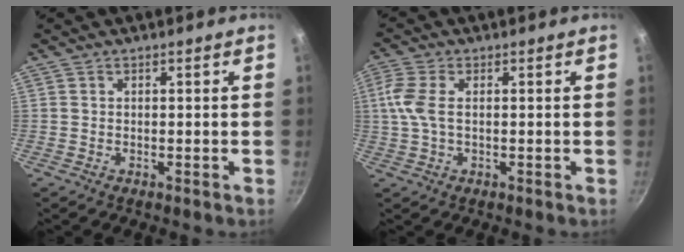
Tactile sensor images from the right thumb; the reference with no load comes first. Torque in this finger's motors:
{"motor_torque": [-0.37, 0.47, 0.05, 0.06, 0.07]}